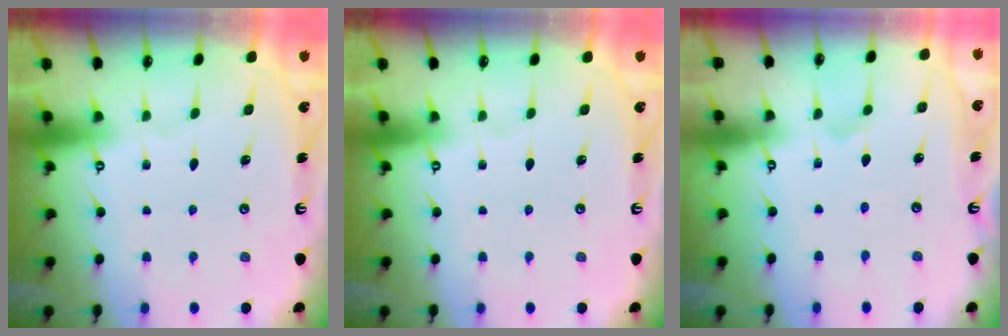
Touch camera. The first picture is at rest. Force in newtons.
{"total": 0.0}
{"total": 2.2, "press": 2.2, "slide": 0.4}